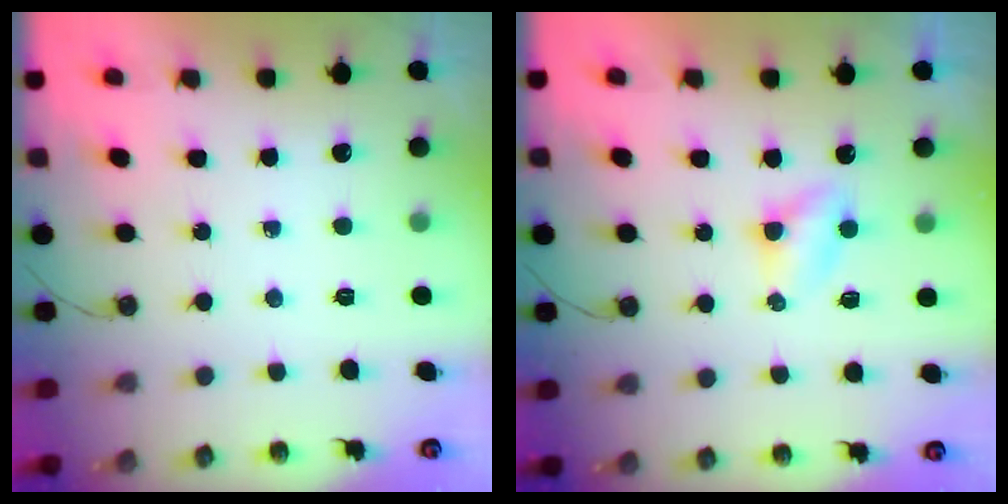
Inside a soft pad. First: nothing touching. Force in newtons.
{"total": 2.9, "press": 2.9, "slide": 0.3}